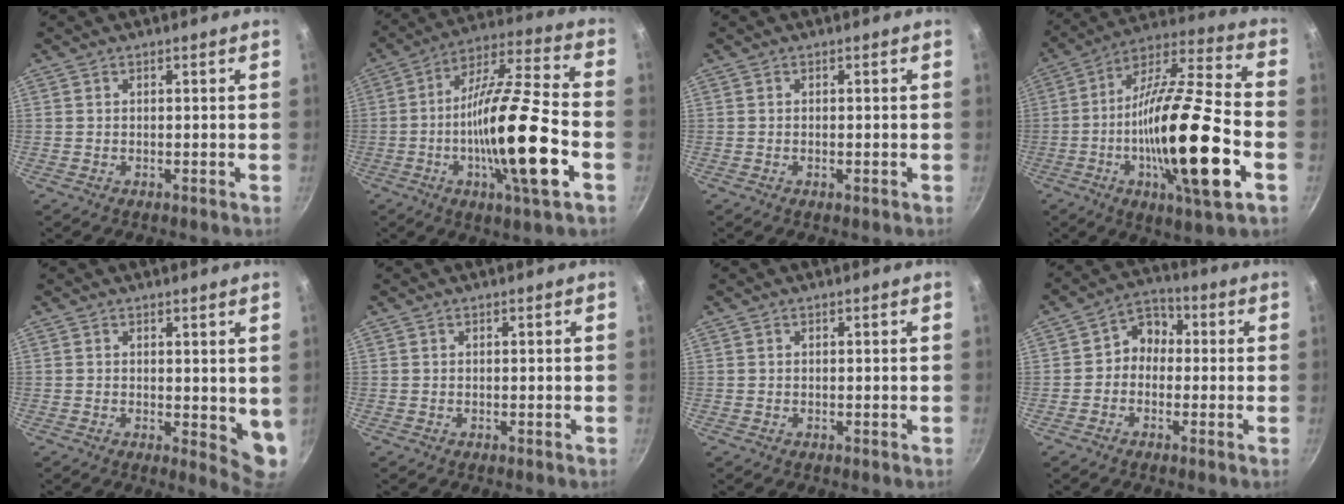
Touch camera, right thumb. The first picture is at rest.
{"total": 21.2, "force": [-5.6, 3.9, 20.1], "torque": [-0.338, 0.031, -0.107]}
{"total": 0.8, "force": [-0.3, 0.3, 0.7], "torque": [-0.012, 0.001, -0.005]}
{"total": 25.8, "force": [-6.6, 5.9, 24.2], "torque": [-0.413, 0.025, -0.120]}
{"total": 5.8, "force": [1.2, 2.7, 5.0], "torque": [-0.058, -0.020, 0.017]}
{"total": 0.0}
{"total": 0.0}
{"total": 6.0, "force": [-0.4, 5.1, 3.2], "torque": [-0.015, 0.023, -0.027]}